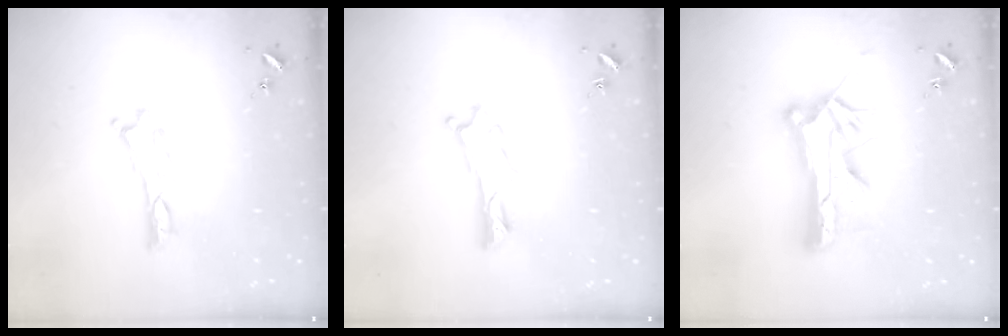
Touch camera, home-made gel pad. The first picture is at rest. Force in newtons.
{"total": 1.9, "press": 1.9, "slide": 0.2}
{"total": 13.0, "press": 12.9, "slide": 1.2}